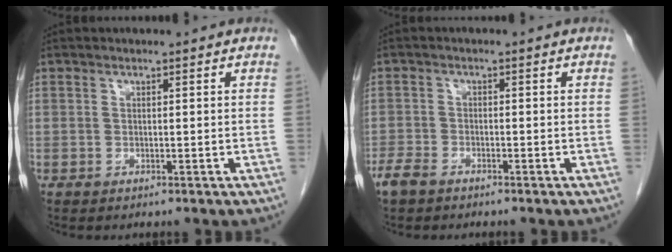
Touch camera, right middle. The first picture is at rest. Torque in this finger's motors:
{"motor_torque": [0.03, 0.17, 0.03, 0.03]}